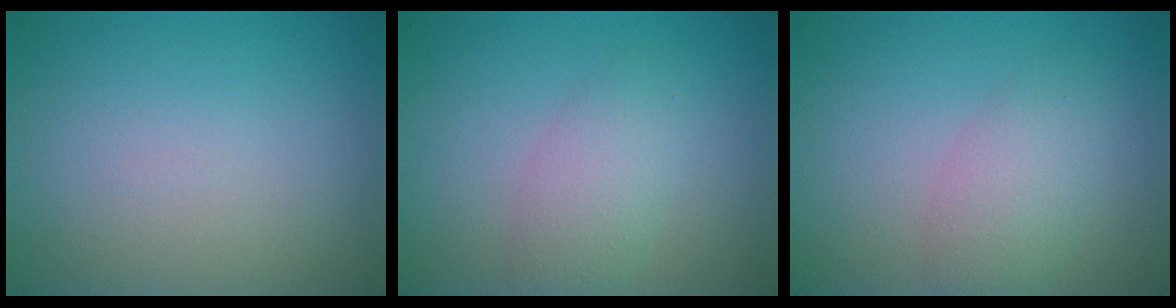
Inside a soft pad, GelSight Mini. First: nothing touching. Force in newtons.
{"total": 2.9, "press": 2.9, "slide": 0.1}
{"total": 2.3, "press": 2.3, "slide": 0.2}